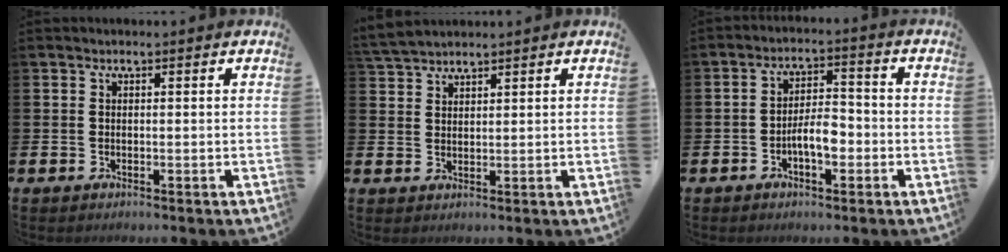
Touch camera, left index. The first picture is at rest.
{"total": 3.4, "force": [3.3, 0.5, 0.3], "torque": [-0.015, -0.009, 0.063]}
{"total": 4.5, "force": [-1.7, 1.9, 3.7], "torque": [-0.061, 0.011, -0.034]}